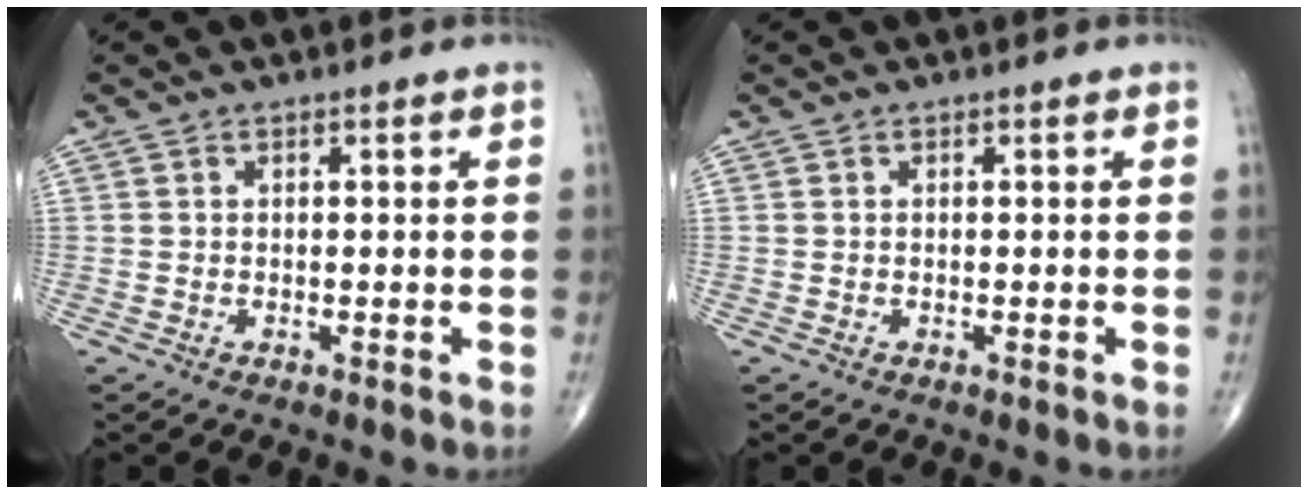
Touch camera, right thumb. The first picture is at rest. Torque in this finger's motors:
{"motor_torque": [0.00, 0.00, -0.01, 0.19, -0.05]}